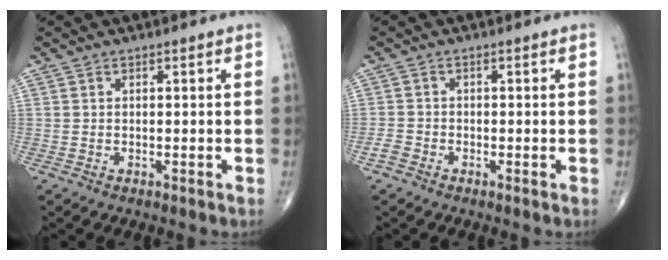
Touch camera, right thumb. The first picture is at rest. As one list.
[{"total": 1.7, "force": [-1.2, 1.0, 0.7], "torque": [-0.009, 0.001, -0.029]}]